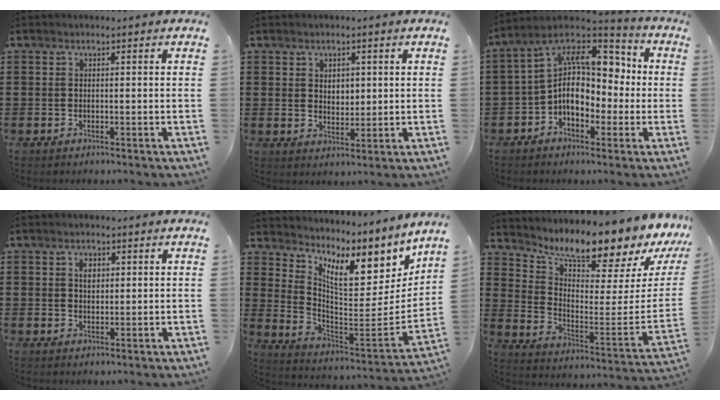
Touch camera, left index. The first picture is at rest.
{"total": 2.4, "force": [1.1, 1.7, 1.3], "torque": [-0.024, 0.005, 0.017]}
{"total": 11.2, "force": [-0.1, 7.7, 8.1], "torque": [-0.163, -0.005, -0.010]}
{"total": 2.2, "force": [0.9, 1.4, 1.5], "torque": [-0.024, 0.003, 0.014]}
{"total": 9.7, "force": [7.8, 2.6, 5.2], "torque": [-0.100, -0.079, 0.126]}
{"total": 9.1, "force": [8.4, 0.4, 3.4], "torque": [-0.059, -0.098, 0.128]}